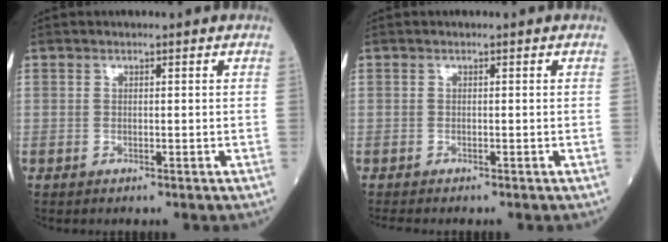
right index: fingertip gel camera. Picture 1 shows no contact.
{"total": 1.9, "force": [-1.8, 0.1, 0.7], "torque": [-0.016, -0.006, -0.026]}